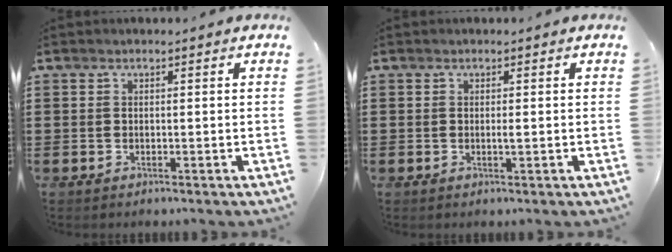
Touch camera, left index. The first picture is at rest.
{"total": 0.8, "force": [0.0, 0.0, 0.8], "torque": [-0.015, -0.003, 0.001]}